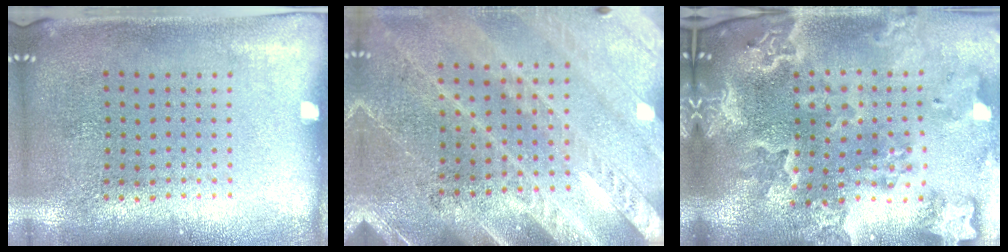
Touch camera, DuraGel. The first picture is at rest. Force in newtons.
{"total": 3.0, "press": 2.7, "slide": 1.3}
{"total": 4.4, "press": 3.6, "slide": 2.6}